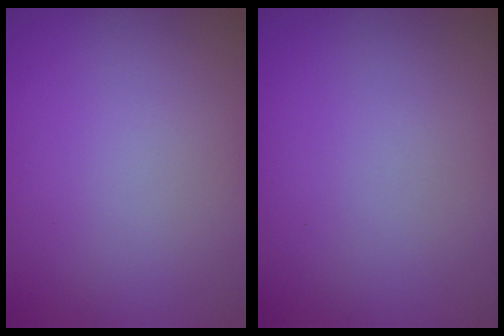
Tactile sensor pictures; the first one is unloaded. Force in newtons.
{"total": 0.0}